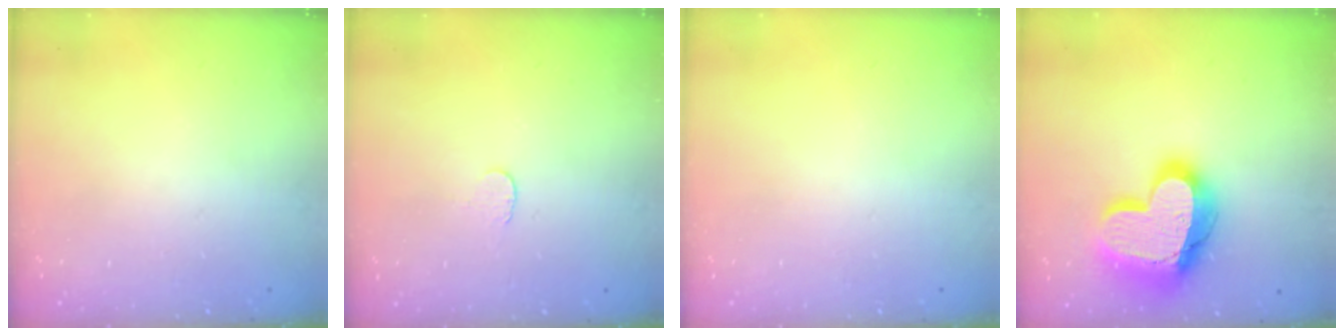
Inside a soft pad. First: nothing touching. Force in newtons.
{"total": 3.2, "press": 3.1, "slide": 0.3}
{"total": 0.0}
{"total": 23.4, "press": 23.3, "slide": 1.9}